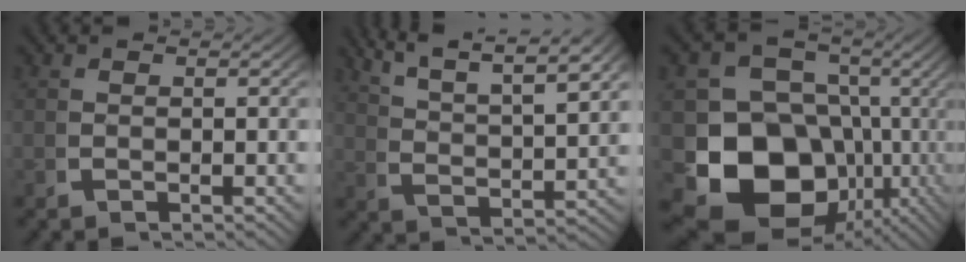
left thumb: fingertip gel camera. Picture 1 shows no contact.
{"total": 8.1, "force": [6.0, 2.8, 4.5], "torque": [-0.079, 0.005, 0.107]}
{"total": 20.2, "force": [-2.4, 15.5, 12.6], "torque": [-0.253, -0.079, -0.016]}